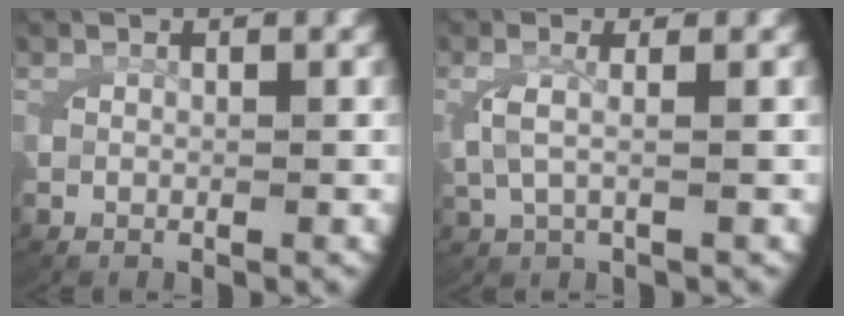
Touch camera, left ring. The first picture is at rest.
{"total": 2.3, "force": [0.2, 0.8, 2.1], "torque": [-0.060, -0.007, 0.009]}